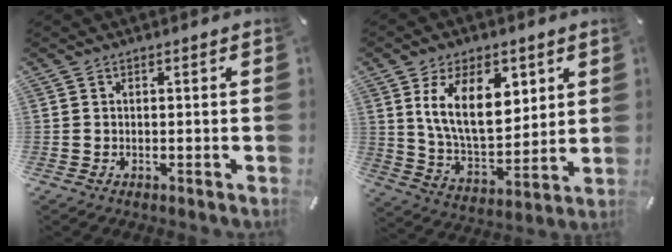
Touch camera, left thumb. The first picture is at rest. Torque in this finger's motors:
{"motor_torque": [1.07, 1.11, 1.44, -1.33, 0.20]}